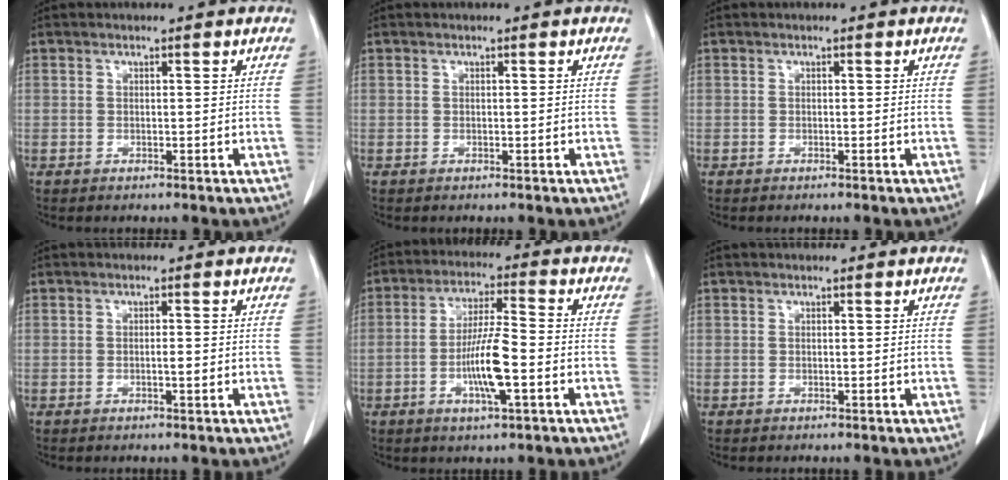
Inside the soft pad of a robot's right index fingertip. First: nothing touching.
{"total": 0.0}
{"total": 0.0}
{"total": 1.2, "force": [-0.3, 0.2, 1.1], "torque": [-0.021, 0.000, -0.005]}
{"total": 9.1, "force": [-2.6, 1.0, 8.7], "torque": [-0.165, -0.001, -0.050]}
{"total": 0.0}